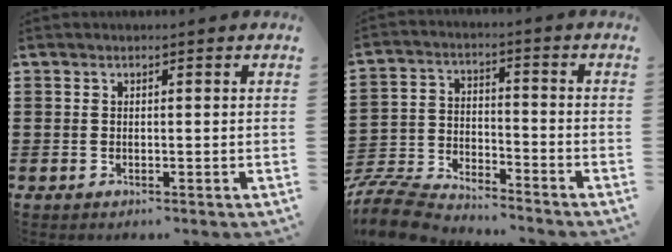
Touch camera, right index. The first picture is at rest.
{"total": 8.0, "force": [-7.8, 1.2, 1.3], "torque": [-0.051, 0.006, -0.163]}